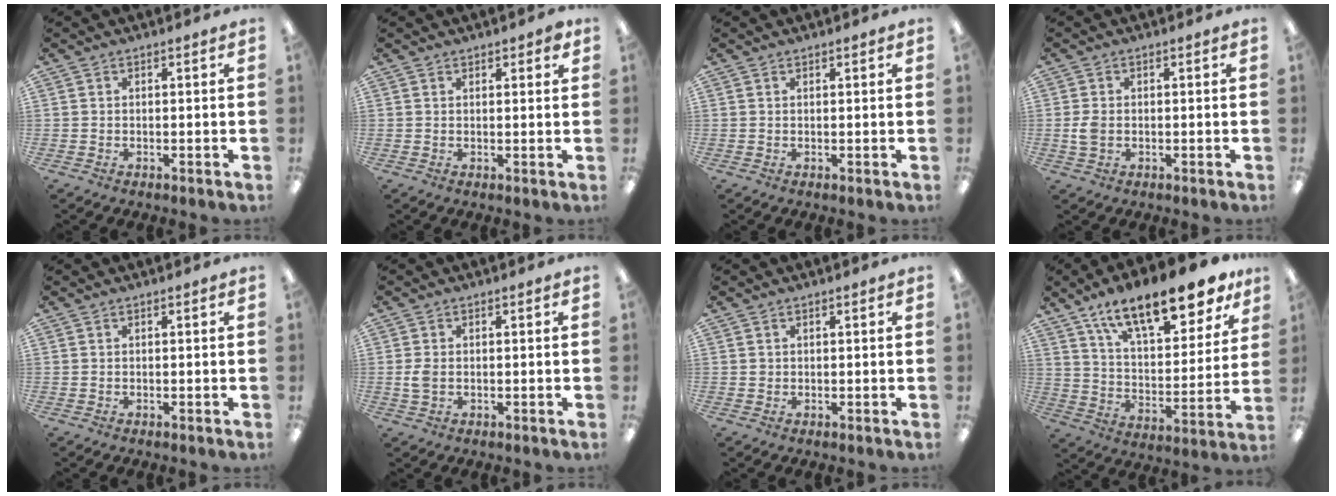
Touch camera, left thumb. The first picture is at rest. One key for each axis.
{"total": 1.6, "fx": 1.4, "fy": 0.6, "fz": 0.7, "tx": -0.006, "ty": -0.002, "tz": 0.023}
{"total": 0.5, "fx": 0.5, "fy": 0.2, "fz": 0.1, "tx": 0.006, "ty": -0.002, "tz": 0.006}
{"total": 3.1, "fx": -0.2, "fy": 2.1, "fz": 2.3, "tx": -0.056, "ty": 0.000, "tz": -0.008}
{"total": 0.0}
{"total": 2.7, "fx": -0.1, "fy": 1.7, "fz": 2.1, "tx": -0.053, "ty": 0.000, "tz": -0.007}
{"total": 0.7, "fx": 0.3, "fy": 0.7, "fz": 0.0, "tx": 0.001, "ty": 0.004, "tz": 0.005}
{"total": 17.9, "fx": 13.3, "fy": 6.3, "fz": 10.2, "tx": -0.157, "ty": -0.085, "tz": 0.226}